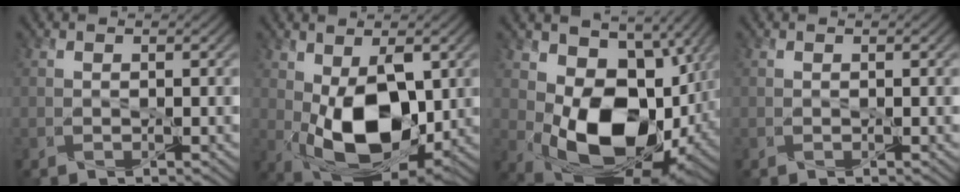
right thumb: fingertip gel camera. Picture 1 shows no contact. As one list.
[{"total": 13.3, "force": [-0.5, 7.6, 10.9], "torque": [-0.206, -0.020, 0.000]}, {"total": 16.6, "force": [0.0, 11.1, 12.4], "torque": [-0.210, -0.048, 0.019]}, {"total": 0.0}]